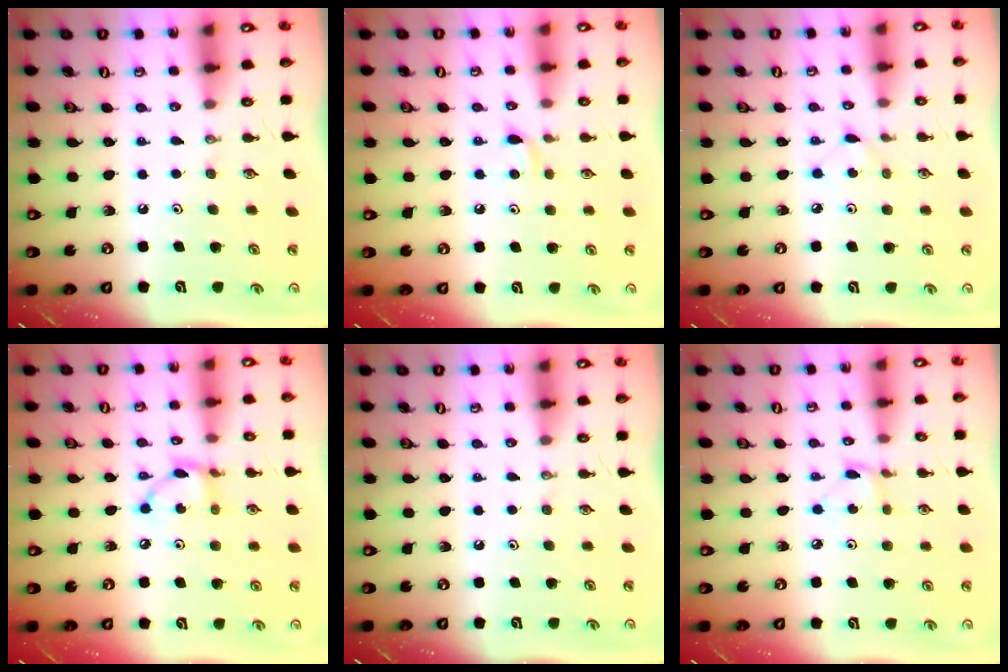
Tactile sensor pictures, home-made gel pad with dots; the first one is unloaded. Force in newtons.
{"total": 5.6, "press": 5.5, "slide": 0.5}
{"total": 2.7, "press": 2.7, "slide": 0.4}
{"total": 6.4, "press": 6.4, "slide": 0.2}
{"total": 0.0}
{"total": 2.0, "press": 2.0, "slide": 0.2}